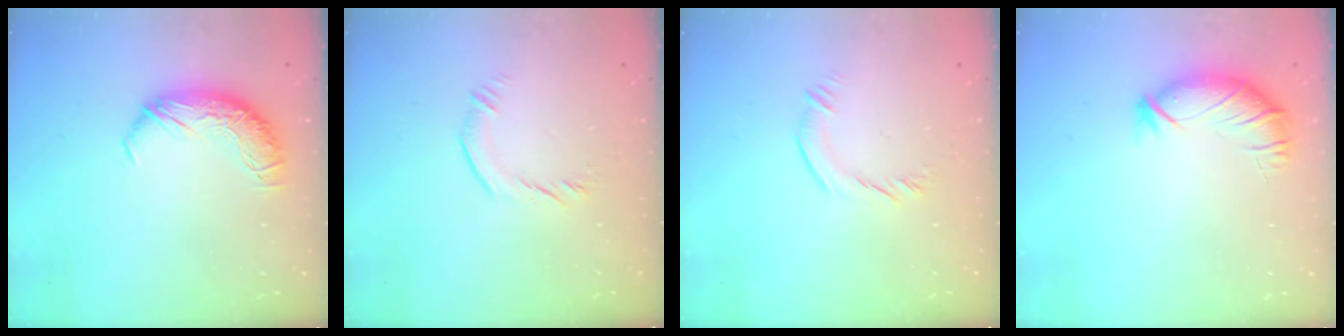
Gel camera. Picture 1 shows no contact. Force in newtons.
{"total": 4.1, "press": 3.9, "slide": 1.2}
{"total": 4.3, "press": 4.2, "slide": 0.6}
{"total": 3.0, "press": 2.4, "slide": 1.9}